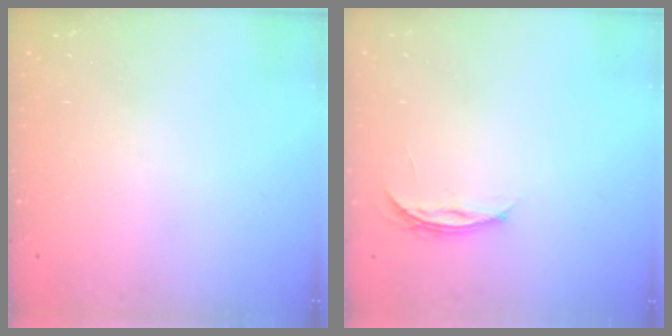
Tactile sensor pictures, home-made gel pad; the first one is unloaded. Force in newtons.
{"total": 3.8, "press": 3.8, "slide": 0.5}